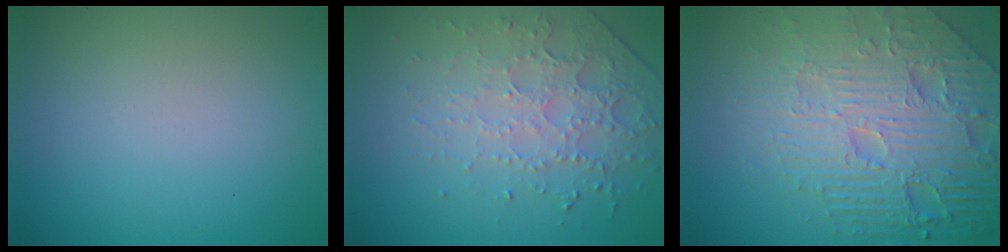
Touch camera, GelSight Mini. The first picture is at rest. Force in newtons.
{"total": 4.5, "press": 3.1, "slide": 3.2}
{"total": 8.9, "press": 6.3, "slide": 6.2}